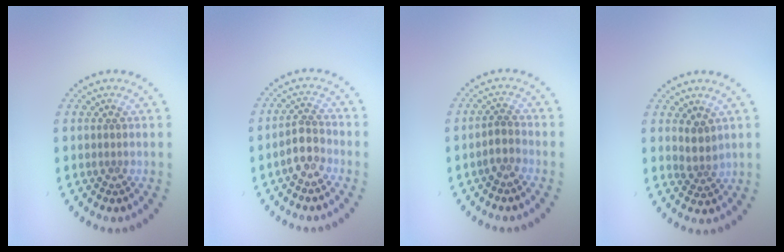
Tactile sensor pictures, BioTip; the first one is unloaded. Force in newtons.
{"total": 2.5, "press": 2.2, "slide": 1.1}
{"total": 1.5, "press": 1.0, "slide": 1.1}
{"total": 1.8, "press": 1.4, "slide": 1.1}